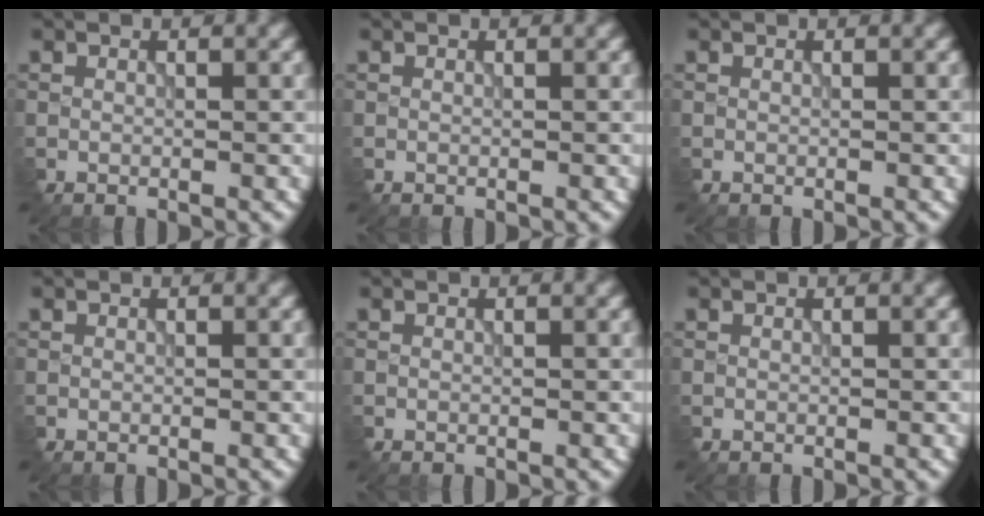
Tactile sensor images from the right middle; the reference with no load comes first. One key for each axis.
{"total": 0.0}
{"total": 0.0}
{"total": 0.0}
{"total": 0.0}
{"total": 0.0}